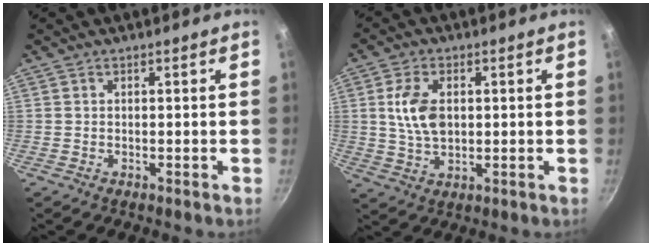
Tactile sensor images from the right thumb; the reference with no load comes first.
{"total": 8.2, "force": [1.3, 5.1, 6.3], "torque": [-0.111, -0.003, 0.025]}